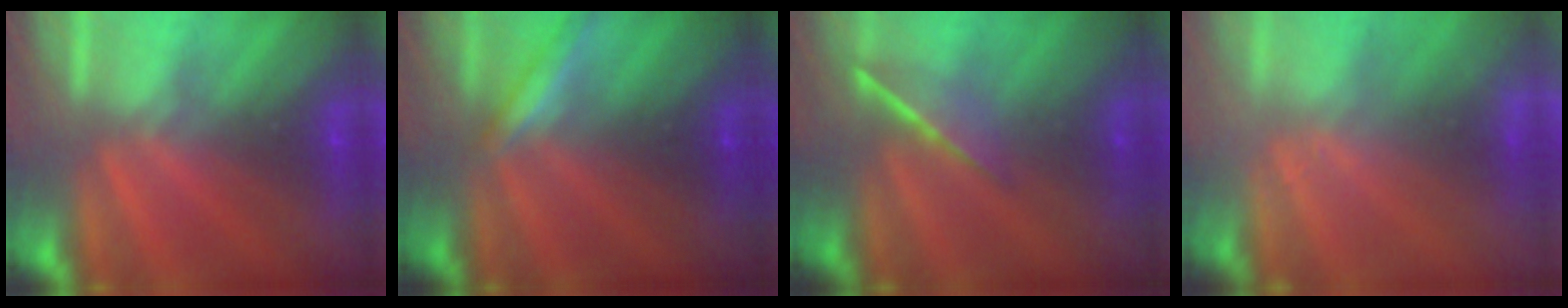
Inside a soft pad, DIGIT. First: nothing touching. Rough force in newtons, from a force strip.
{"total": 1.9}
{"total": 1.5}
{"total": 2.4}